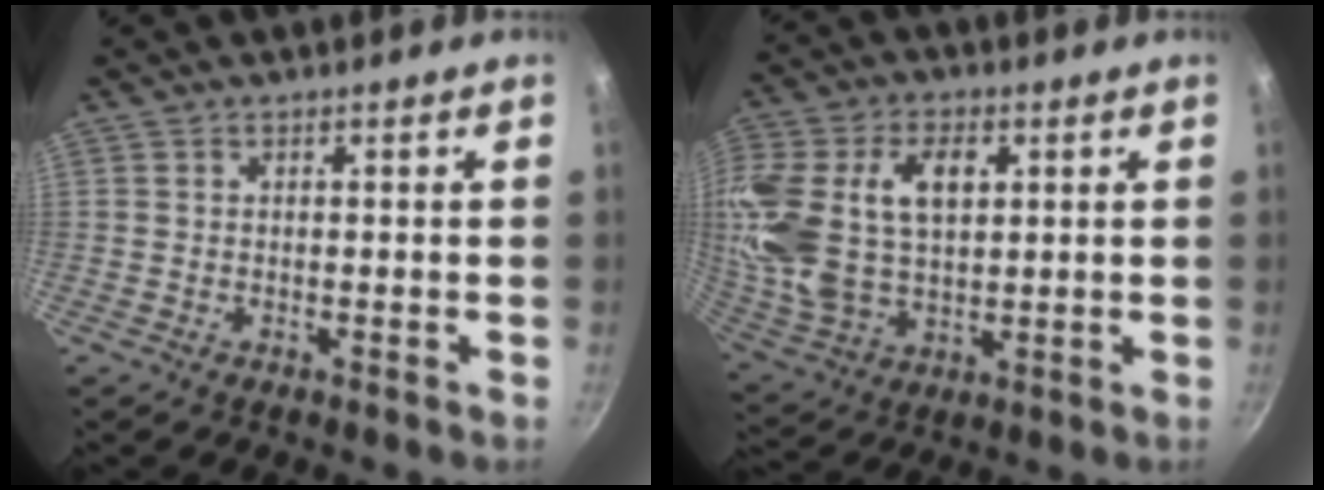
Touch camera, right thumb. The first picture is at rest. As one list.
[{"total": 21.4, "force": [5.1, 13.6, 15.6], "torque": [-0.329, -0.003, 0.101]}]